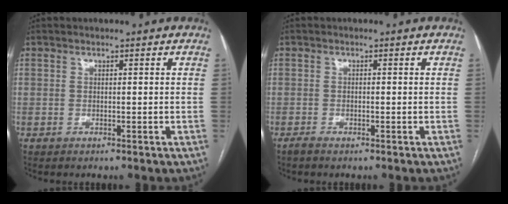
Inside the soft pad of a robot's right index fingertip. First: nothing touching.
{"total": 0.9, "force": [-0.8, 0.1, 0.6], "torque": [-0.016, -0.002, -0.014]}